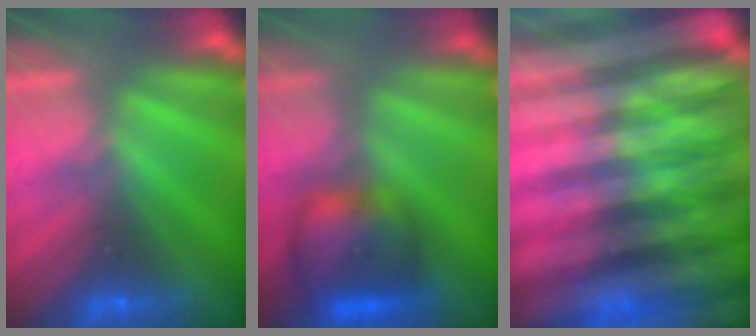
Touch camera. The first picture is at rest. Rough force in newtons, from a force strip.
{"total": 9.2}
{"total": 13.7}